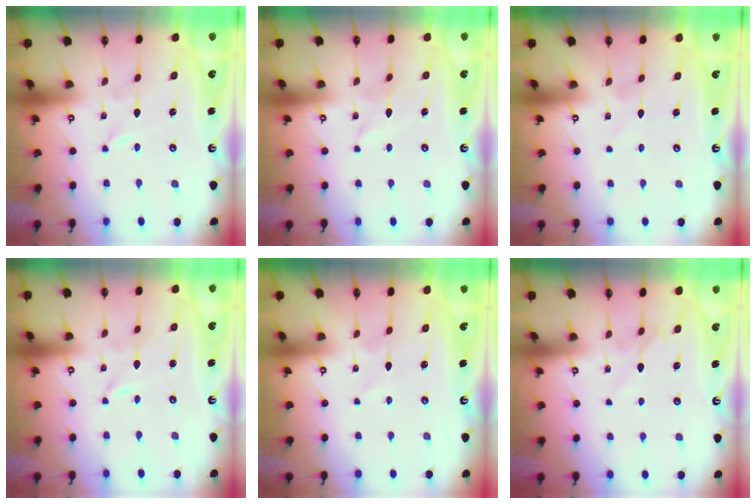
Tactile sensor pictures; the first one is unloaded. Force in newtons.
{"total": 1.9, "press": 1.9, "slide": 0.2}
{"total": 1.3, "press": 1.3, "slide": 0.1}
{"total": 0.0}
{"total": 0.6, "press": 0.6, "slide": 0.2}
{"total": 6.2, "press": 6.1, "slide": 0.9}